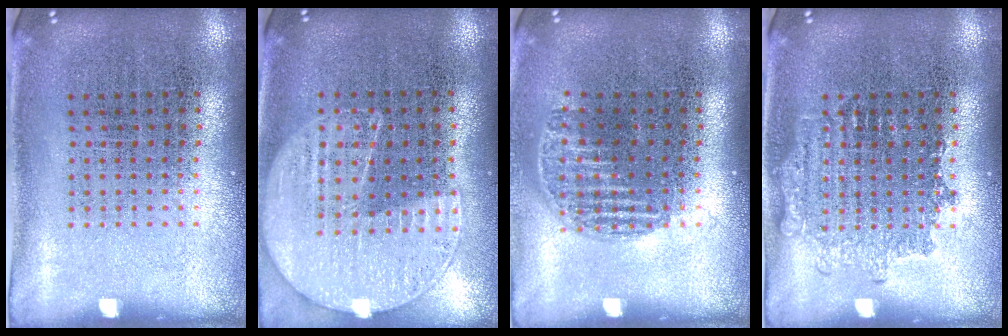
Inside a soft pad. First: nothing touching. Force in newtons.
{"total": 1.1, "press": 1.1, "slide": 0.4}
{"total": 1.0, "press": 0.9, "slide": 0.5}
{"total": 1.7, "press": 1.6, "slide": 0.3}